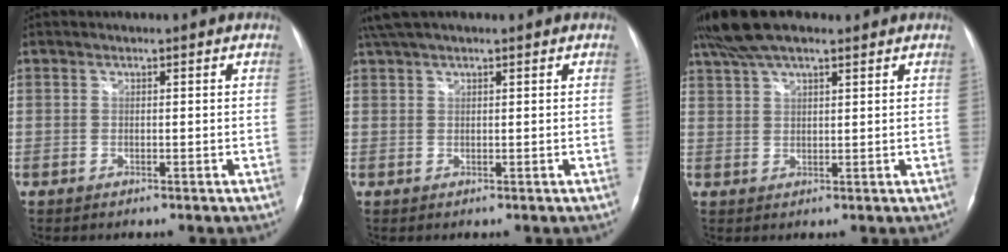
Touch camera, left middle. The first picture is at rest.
{"total": 5.1, "force": [4.0, 1.0, 3.0], "torque": [-0.059, 0.040, 0.075]}
{"total": 9.5, "force": [7.2, 2.7, 5.6], "torque": [-0.109, 0.038, 0.130]}